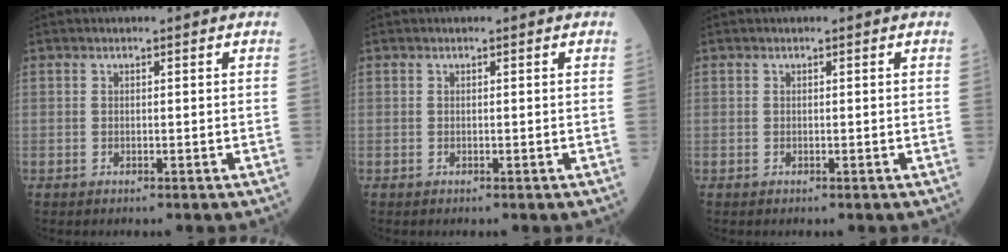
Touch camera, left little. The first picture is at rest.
{"total": 0.0}
{"total": 0.0}